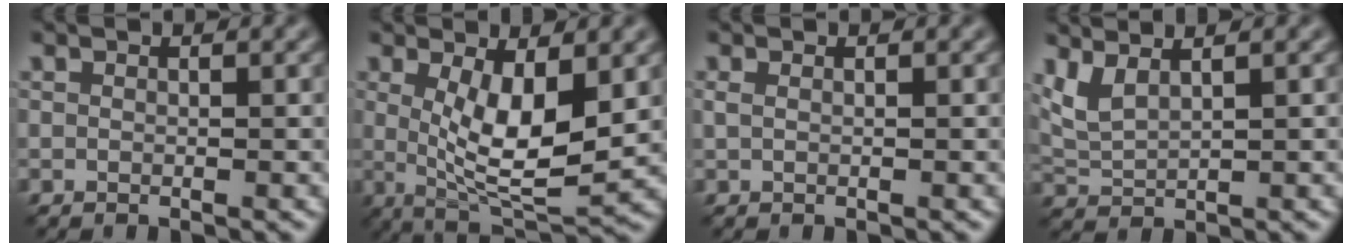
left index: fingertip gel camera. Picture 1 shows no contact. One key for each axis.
{"total": 7.3, "fx": 0.8, "fy": 2.4, "fz": 6.8, "tx": -0.124, "ty": -0.016, "tz": 0.021}
{"total": 0.5, "fx": 0.2, "fy": 0.2, "fz": 0.4, "tx": -0.011, "ty": 0.003, "tz": 0.006}
{"total": 2.7, "fx": 1.7, "fy": 0.7, "fz": 1.9, "tx": -0.054, "ty": 0.005, "tz": 0.044}